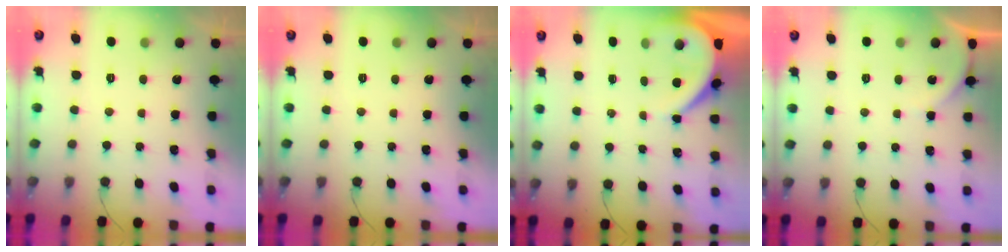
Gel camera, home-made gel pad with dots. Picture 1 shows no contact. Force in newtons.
{"total": 0.0}
{"total": 5.6, "press": 5.5, "slide": 0.6}
{"total": 3.5, "press": 3.4, "slide": 0.4}